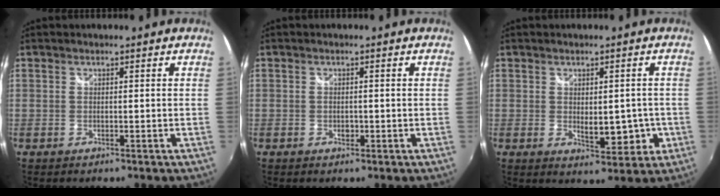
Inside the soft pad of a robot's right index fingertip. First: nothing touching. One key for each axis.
{"total": 1.0, "fx": -0.3, "fy": 0.8, "fz": 0.5, "tx": -0.009, "ty": -0.001, "tz": -0.005}
{"total": 6.6, "fx": -1.1, "fy": 3.6, "fz": 5.4, "tx": -0.085, "ty": -0.013, "tz": -0.004}